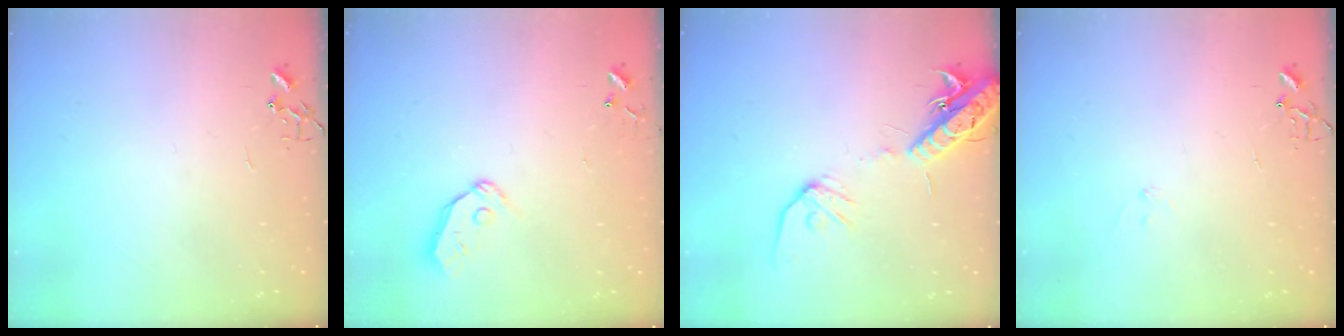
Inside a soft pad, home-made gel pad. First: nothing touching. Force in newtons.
{"total": 6.8, "press": 6.8, "slide": 0.7}
{"total": 15.1, "press": 14.7, "slide": 3.3}
{"total": 7.0, "press": 7.0, "slide": 0.7}